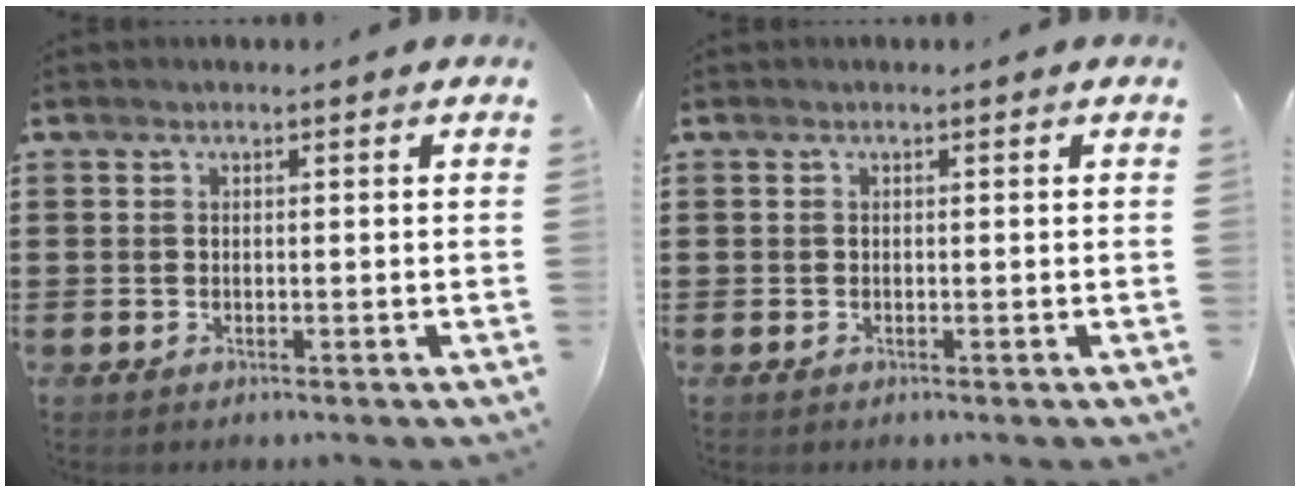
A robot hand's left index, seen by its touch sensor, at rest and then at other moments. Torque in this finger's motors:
{"motor_torque": [0.00, 0.00, 0.01, 0.00]}